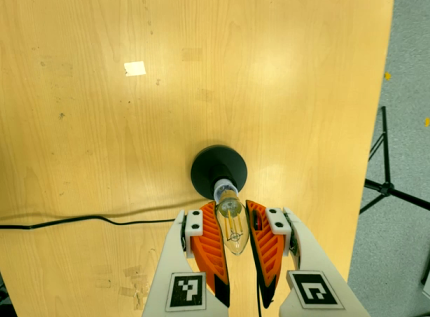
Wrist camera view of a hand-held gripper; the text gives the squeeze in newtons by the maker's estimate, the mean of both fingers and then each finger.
{"total": 20.7, "left": 24.2, "right": 17.3}